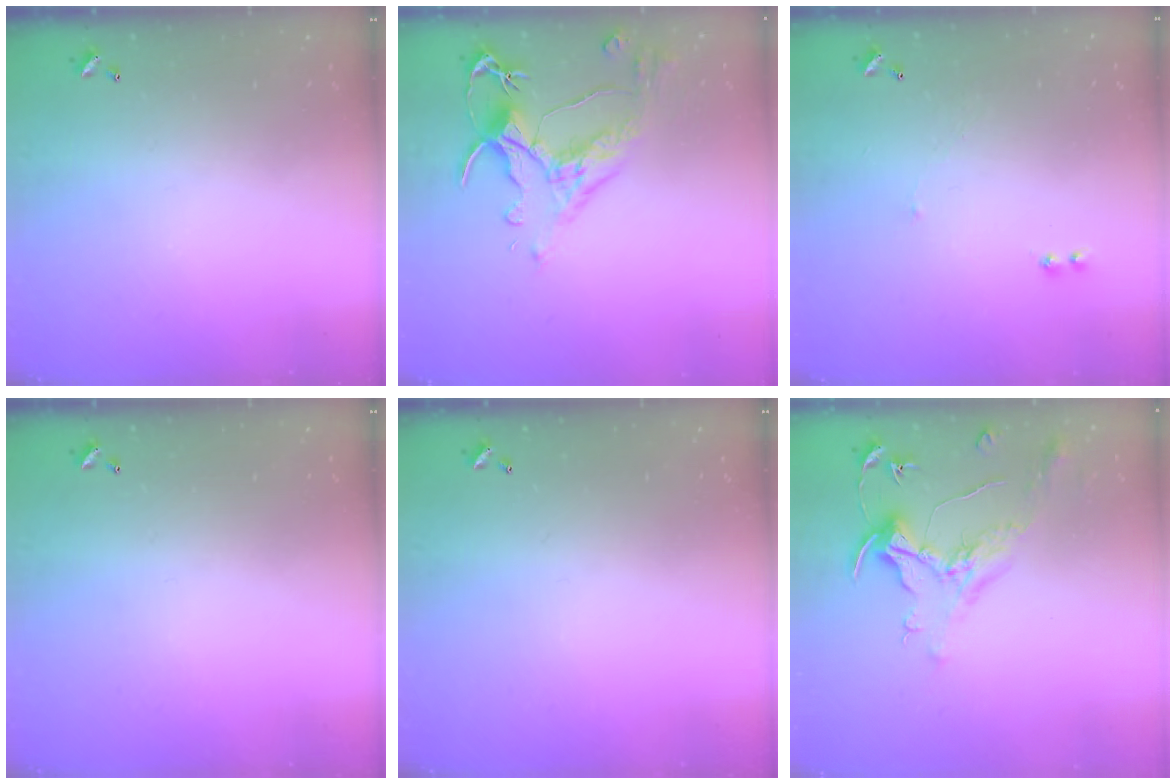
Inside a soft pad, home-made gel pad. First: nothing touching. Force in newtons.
{"total": 3.7, "press": 3.4, "slide": 1.3}
{"total": 1.6, "press": 1.5, "slide": 0.6}
{"total": 0.0}
{"total": 0.0}
{"total": 1.5, "press": 1.3, "slide": 0.7}